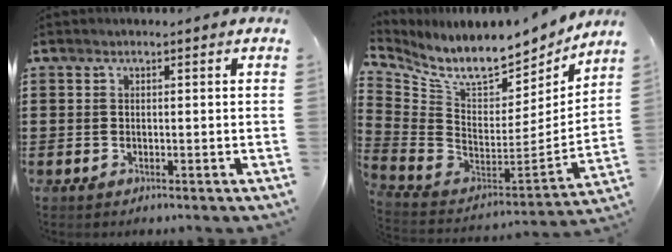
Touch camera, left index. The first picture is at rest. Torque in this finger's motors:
{"motor_torque": [1.14, -1.00, 0.17, 0.05]}